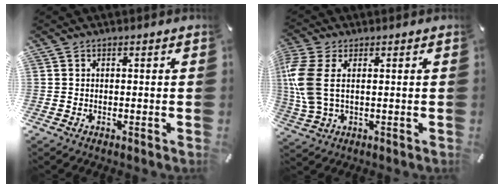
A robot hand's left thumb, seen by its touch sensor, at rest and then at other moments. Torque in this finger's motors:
{"motor_torque": [1.68, 3.11, 1.47, -0.95, 0.75]}